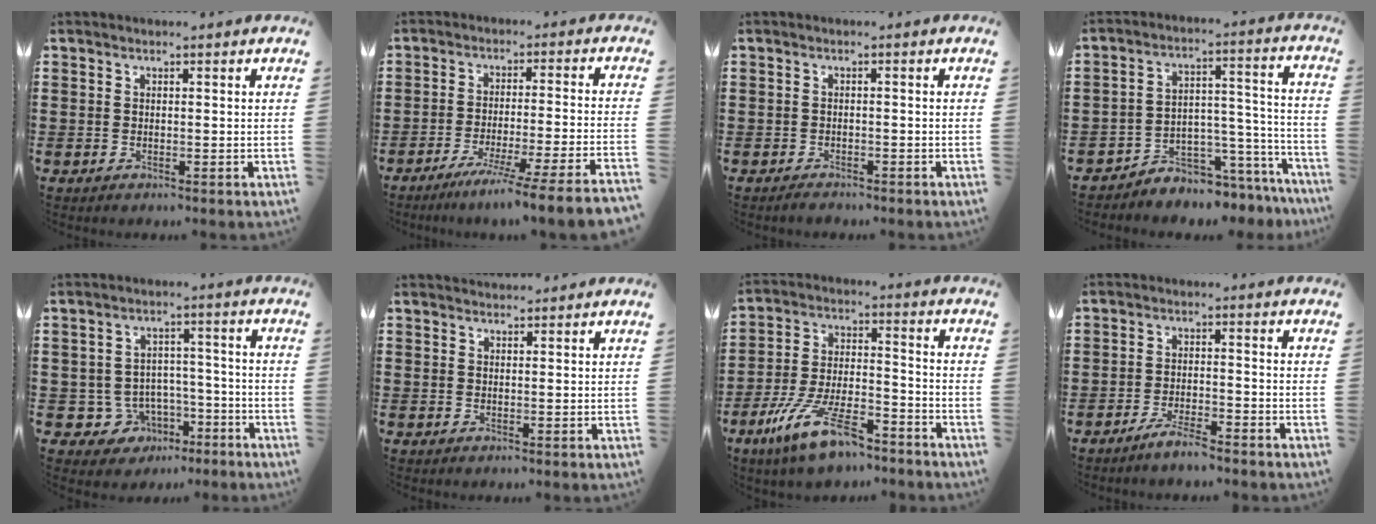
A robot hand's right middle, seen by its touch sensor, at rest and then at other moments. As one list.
[{"total": 7.3, "force": [-6.0, -1.6, 3.9], "torque": [-0.056, -0.022, -0.115]}, {"total": 0.9, "force": [-0.9, 0.2, 0.1], "torque": [-0.005, 0.000, -0.019]}, {"total": 4.8, "force": [-4.6, 1.4, 0.0], "torque": [-0.008, 0.007, -0.095]}, {"total": 5.6, "force": [-2.8, 4.6, 1.3], "torque": [-0.044, 0.013, -0.052]}, {"total": 1.4, "force": [1.4, 0.3, 0.0], "torque": [-0.003, 0.001, 0.027]}, {"total": 11.8, "force": [-8.2, 3.1, 7.9], "torque": [-0.170, 0.013, -0.160]}, {"total": 3.3, "force": [-2.9, 0.2, 1.6], "torque": [-0.035, 0.003, -0.057]}]